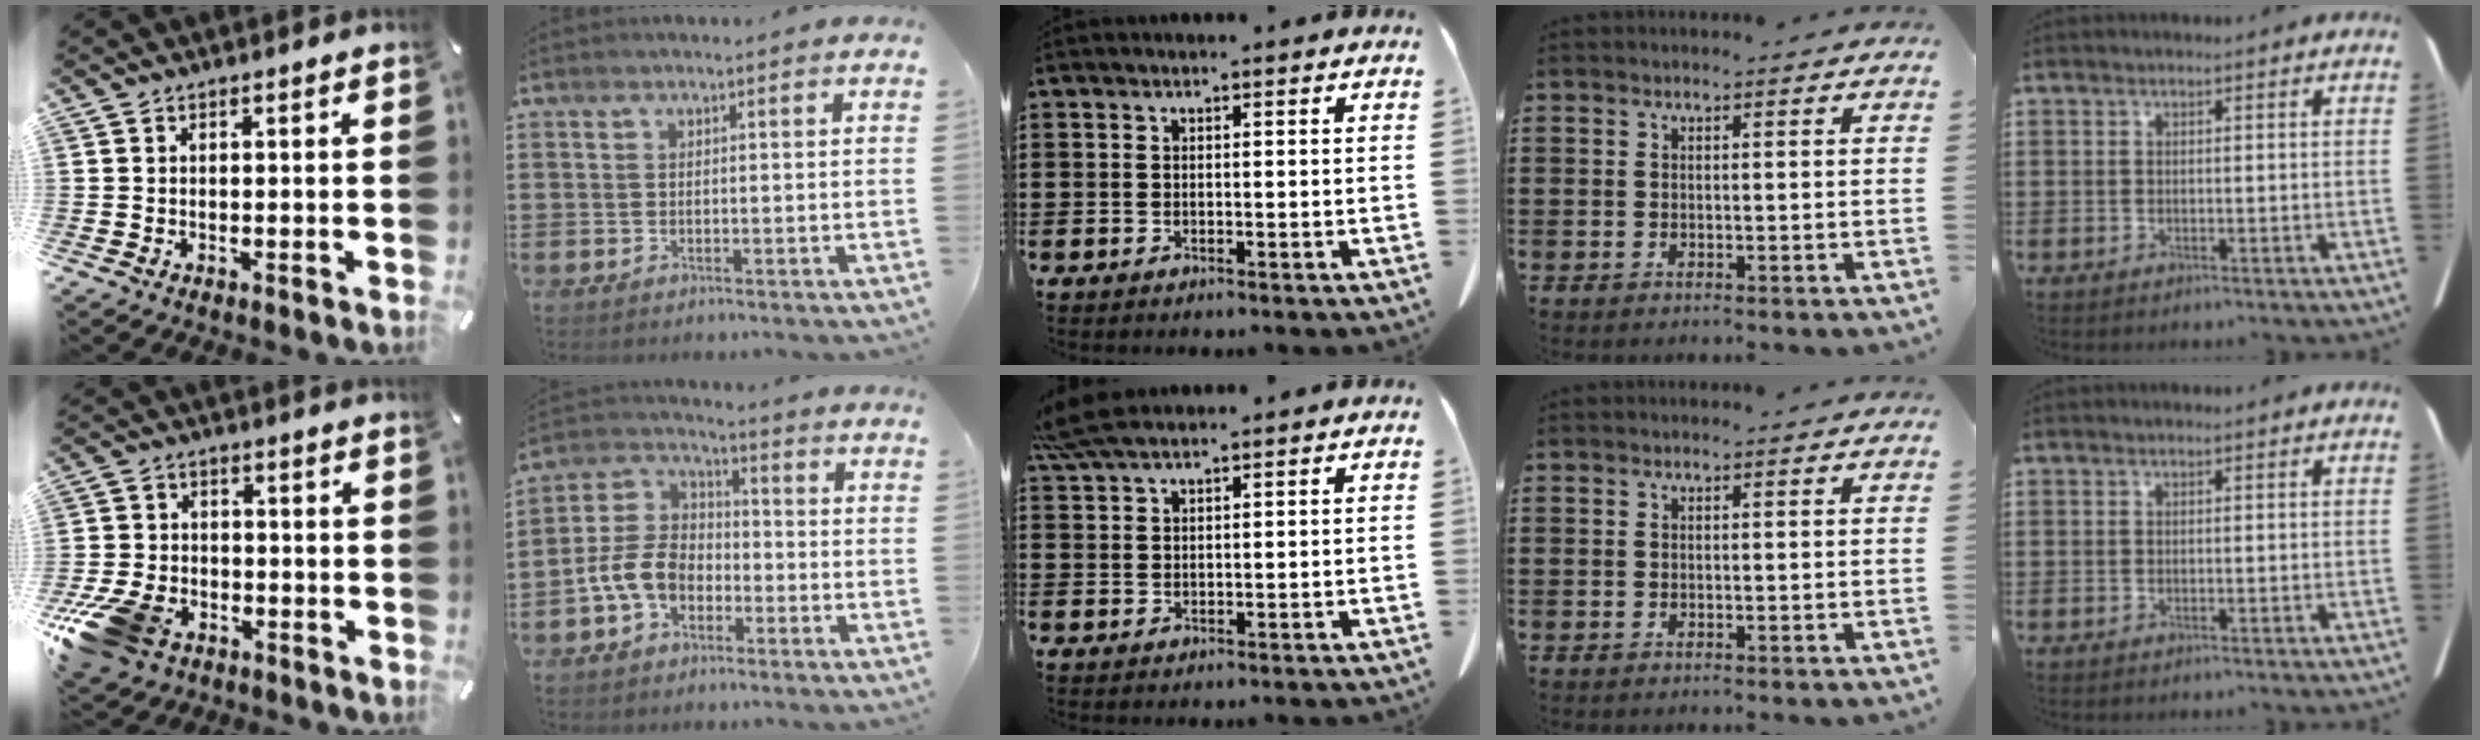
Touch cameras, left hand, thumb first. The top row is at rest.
{"thumb": {"total": 13.5, "force": [-7.4, 8.9, 7.0], "torque": [-0.144, 0.044, -0.130]}, "index": {"total": 7.6, "force": [-2.9, 5.3, 4.5], "torque": [-0.127, 0.005, -0.066]}, "middle": {"total": 4.8, "force": [3.9, 0.8, 2.6], "torque": [-0.062, -0.003, 0.075]}}